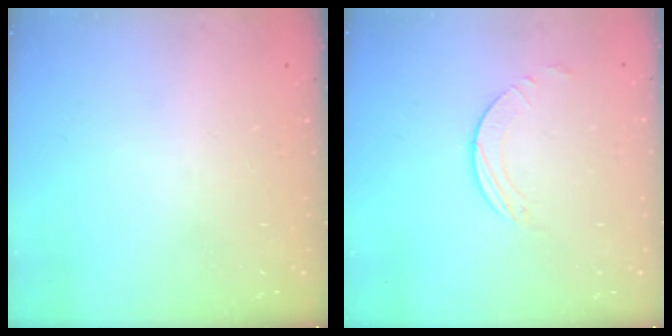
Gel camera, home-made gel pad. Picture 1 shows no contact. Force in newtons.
{"total": 1.6, "press": 1.6, "slide": 0.2}